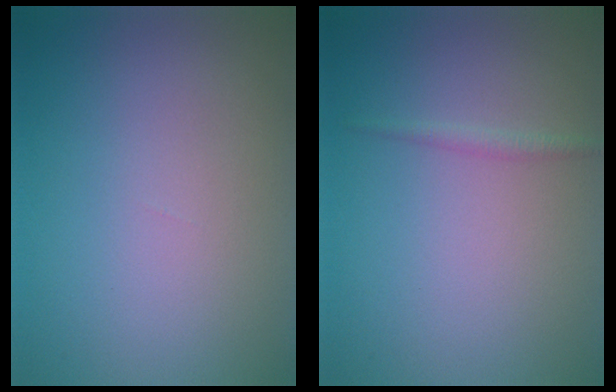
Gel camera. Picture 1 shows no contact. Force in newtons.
{"total": 0.8, "press": 0.8, "slide": 0.1}